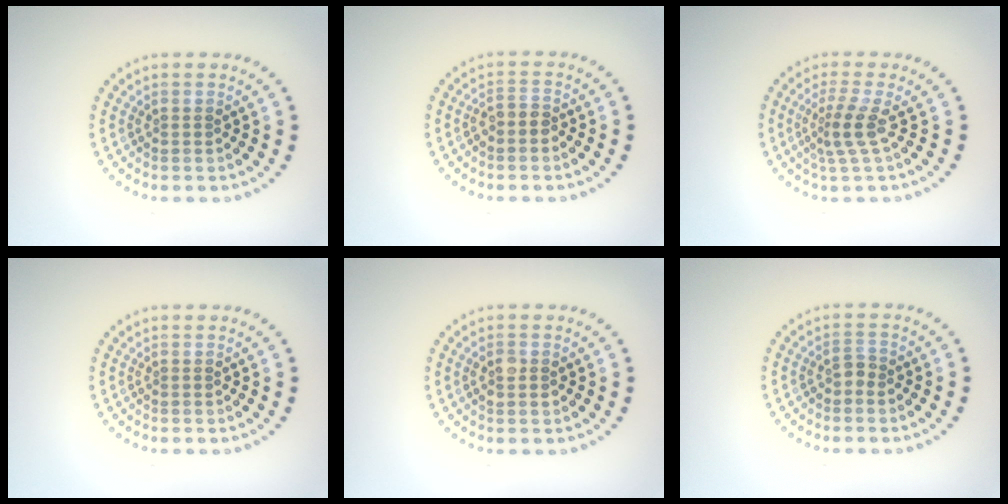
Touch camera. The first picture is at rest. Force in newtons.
{"total": 1.5, "press": 1.3, "slide": 0.8}
{"total": 2.5, "press": 1.8, "slide": 1.8}
{"total": 0.0}
{"total": 1.5, "press": 1.5, "slide": 0.2}
{"total": 1.0, "press": 0.8, "slide": 0.5}